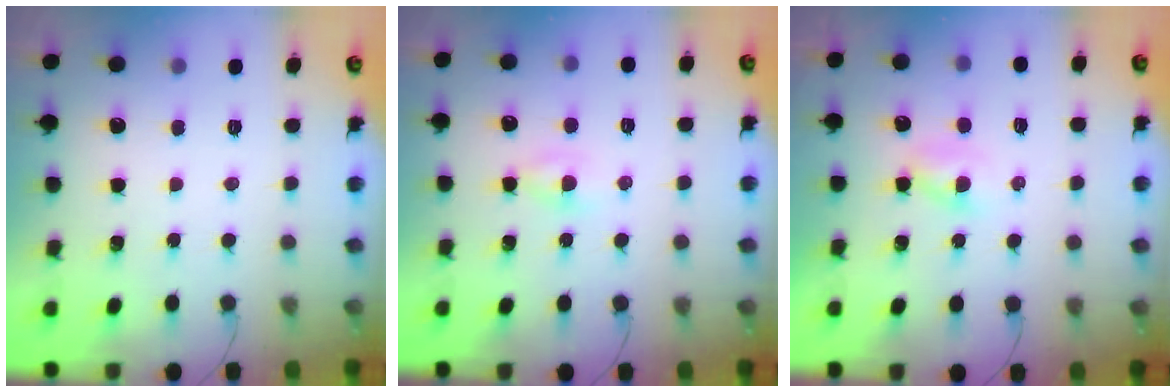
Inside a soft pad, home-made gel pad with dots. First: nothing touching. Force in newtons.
{"total": 2.2, "press": 2.1, "slide": 0.9}
{"total": 1.7, "press": 1.5, "slide": 0.7}